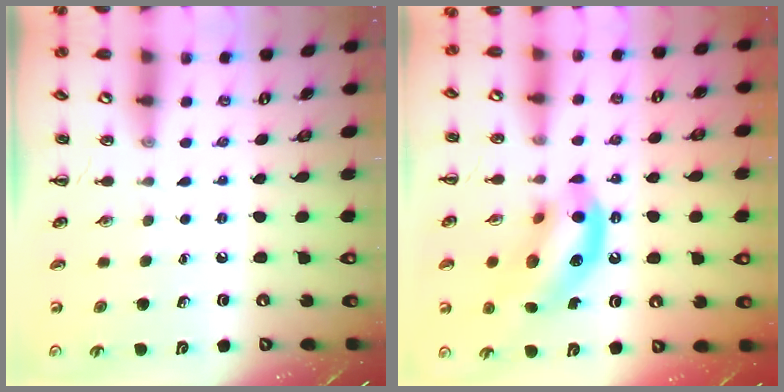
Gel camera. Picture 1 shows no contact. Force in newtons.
{"total": 14.8, "press": 14.4, "slide": 3.4}